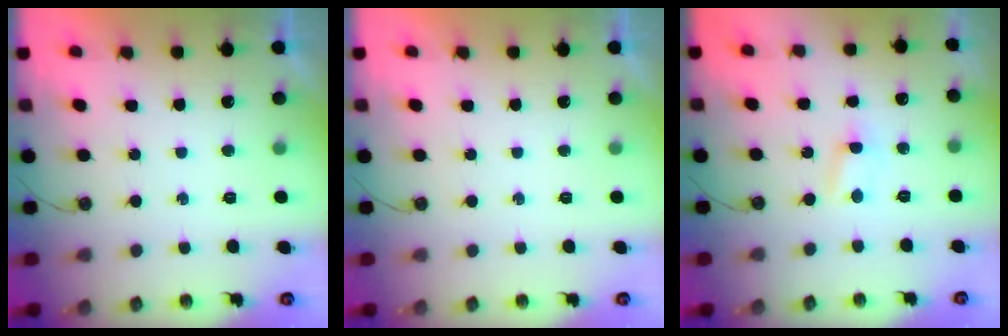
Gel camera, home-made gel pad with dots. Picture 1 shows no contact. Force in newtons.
{"total": 0.0}
{"total": 2.5, "press": 2.5, "slide": 0.4}